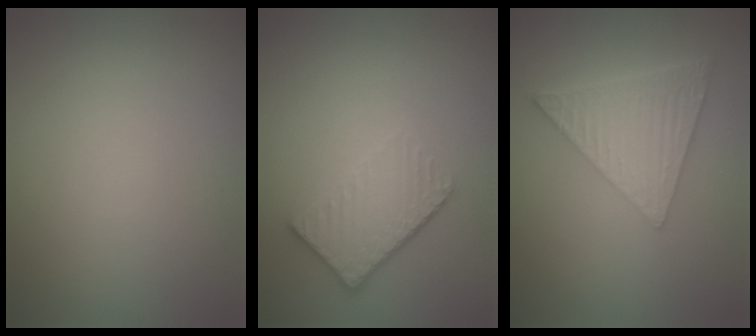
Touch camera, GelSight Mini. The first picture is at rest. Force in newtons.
{"total": 3.6, "press": 2.7, "slide": 2.4}
{"total": 6.4, "press": 4.4, "slide": 4.7}